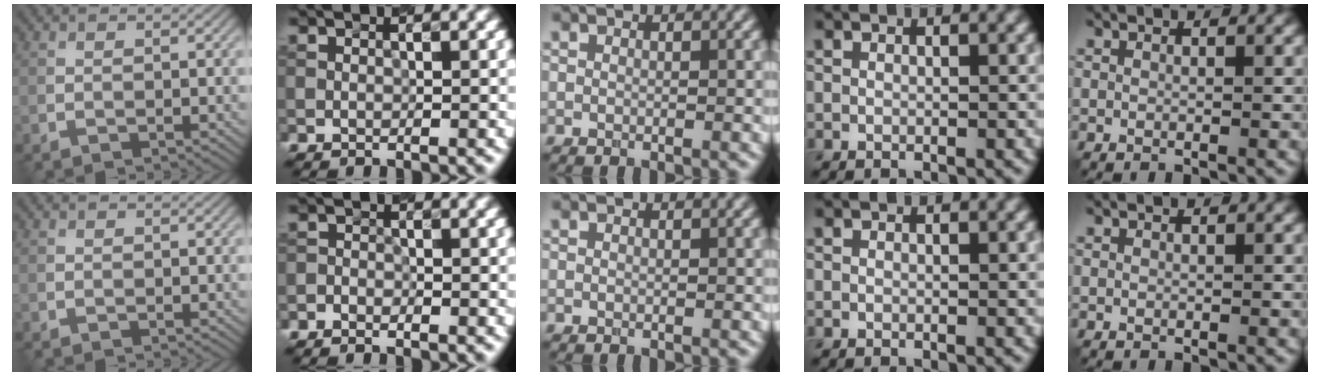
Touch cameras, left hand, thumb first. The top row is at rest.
{"index": {"total": 0.9, "force": [-0.9, 0.4, 0.1], "torque": [0.003, 0.000, -0.020]}}